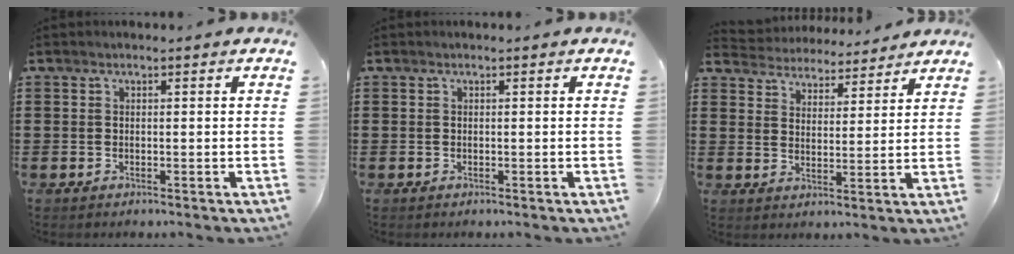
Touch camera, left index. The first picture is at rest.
{"total": 0.0}
{"total": 4.3, "force": [4.2, 0.4, -0.3], "torque": [-0.018, -0.028, 0.072]}